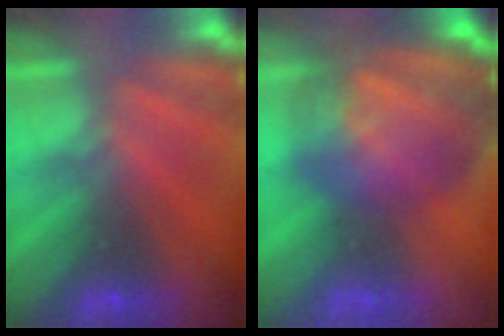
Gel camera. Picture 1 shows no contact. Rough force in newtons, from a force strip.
{"total": 7.9}